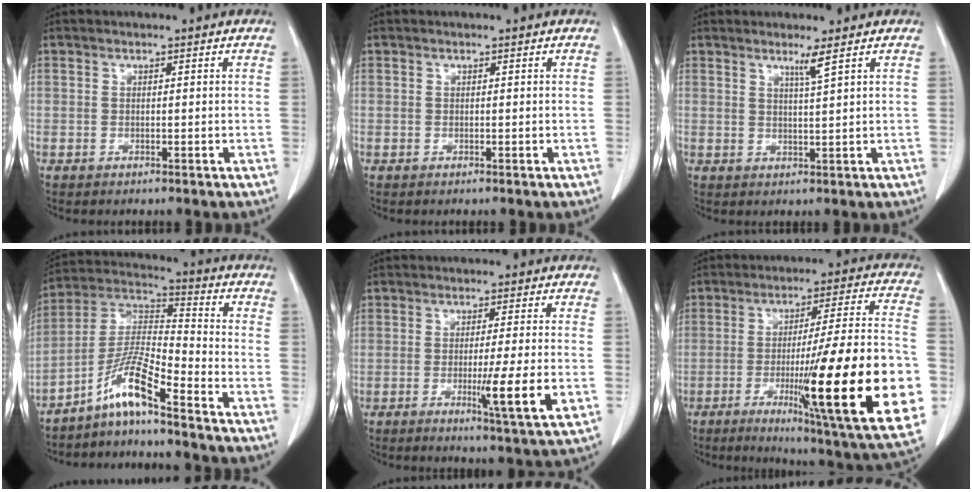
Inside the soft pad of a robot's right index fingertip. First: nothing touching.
{"total": 0.0}
{"total": 2.2, "force": [1.4, -0.8, 1.4], "torque": [-0.031, -0.013, 0.030]}
{"total": 9.0, "force": [-6.6, -0.1, 6.1], "torque": [-0.130, 0.008, -0.127]}
{"total": 8.3, "force": [-2.1, -0.7, 8.0], "torque": [-0.124, -0.022, -0.033]}
{"total": 27.3, "force": [-6.8, 1.0, 26.5], "torque": [-0.329, -0.029, -0.105]}